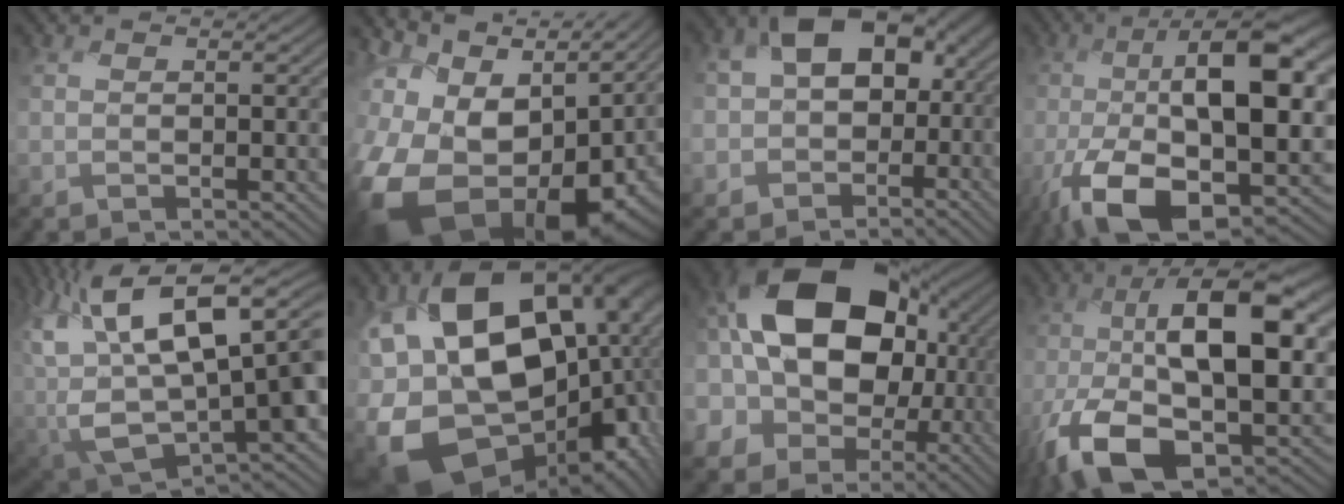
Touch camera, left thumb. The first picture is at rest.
{"total": 19.2, "force": [-5.9, 12.8, 13.1], "torque": [-0.274, -0.044, -0.078]}
{"total": 12.3, "force": [-0.6, 9.8, 7.5], "torque": [-0.135, -0.031, -0.011]}
{"total": 18.5, "force": [-3.7, 7.2, 16.6], "torque": [-0.279, -0.007, -0.072]}
{"total": 17.4, "force": [3.1, 10.1, 13.9], "torque": [-0.278, -0.026, 0.078]}
{"total": 22.0, "force": [-4.3, 14.1, 16.3], "torque": [-0.300, -0.039, -0.055]}
{"total": 20.8, "force": [1.1, 15.6, 13.7], "torque": [-0.284, 0.001, 0.018]}
{"total": 17.2, "force": [-4.4, 7.4, 14.9], "torque": [-0.274, -0.010, -0.087]}